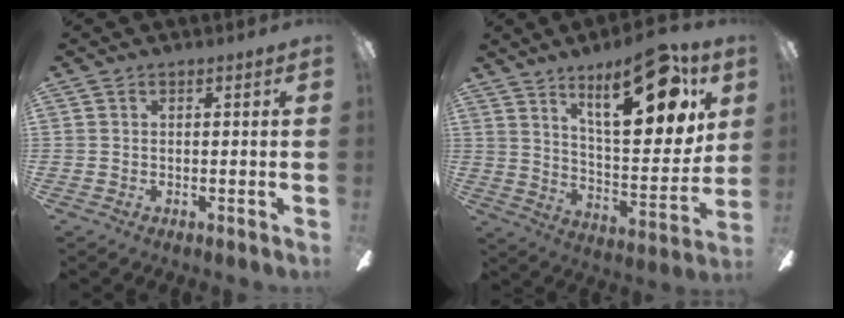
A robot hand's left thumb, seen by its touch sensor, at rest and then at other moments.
{"total": 22.7, "force": [12.9, 8.3, 16.7], "torque": [-0.239, -0.068, 0.203]}